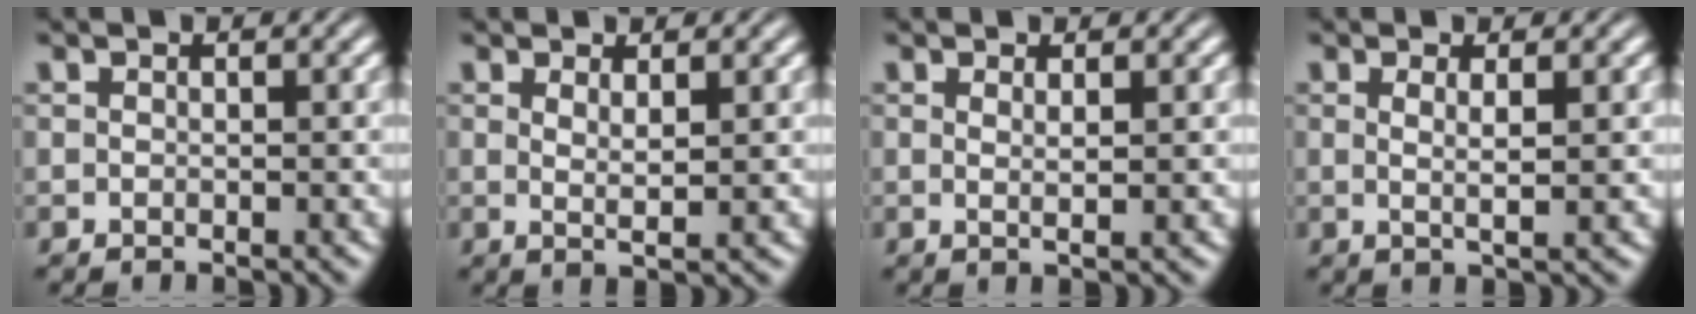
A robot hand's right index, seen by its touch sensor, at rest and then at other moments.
{"total": 1.9, "force": [0.6, -1.0, 1.5], "torque": [-0.024, -0.015, 0.021]}
{"total": 1.5, "force": [0.4, -1.2, 0.9], "torque": [-0.013, -0.012, 0.015]}
{"total": 2.0, "force": [0.4, -1.1, 1.6], "torque": [-0.027, -0.013, 0.015]}